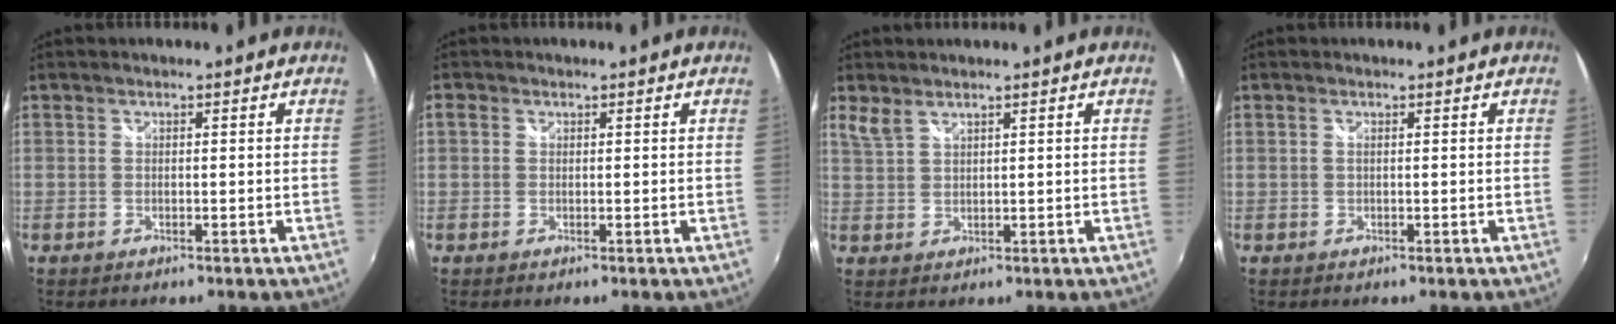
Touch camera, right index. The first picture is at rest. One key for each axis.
{"total": 0.8, "fx": 0.0, "fy": 0.8, "fz": 0.3, "tx": -0.007, "ty": 0.002, "tz": -0.004}
{"total": 2.3, "fx": 1.8, "fy": 0.6, "fz": 1.3, "tx": -0.029, "ty": 0.000, "tz": 0.039}
{"total": 0.0}